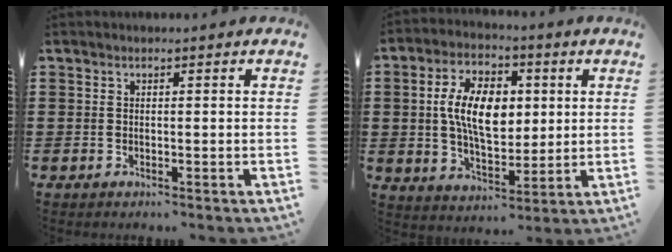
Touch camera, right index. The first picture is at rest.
{"total": 10.4, "force": [1.4, 6.1, 8.3], "torque": [-0.172, 0.014, 0.022]}